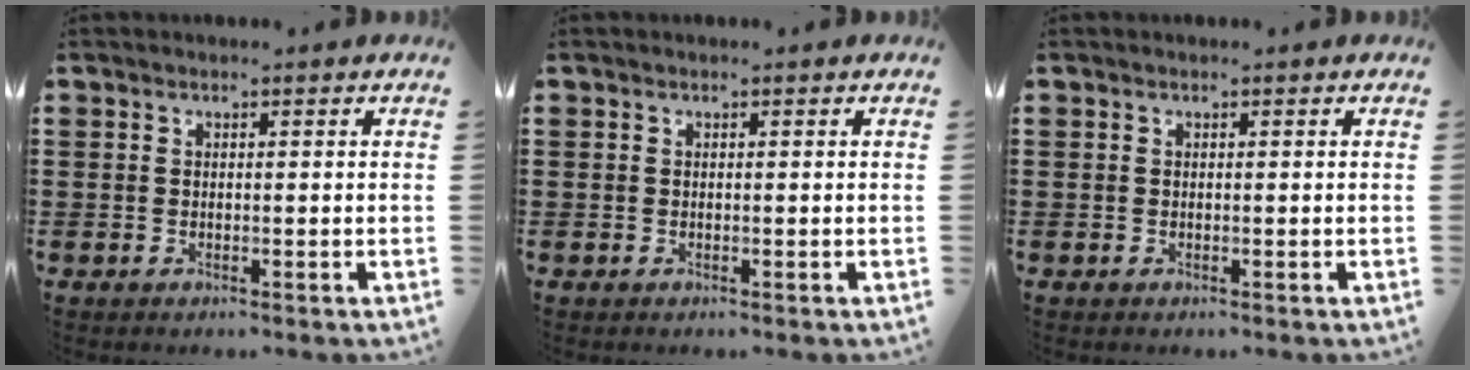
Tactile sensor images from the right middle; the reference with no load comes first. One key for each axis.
{"total": 0.0}
{"total": 0.0}